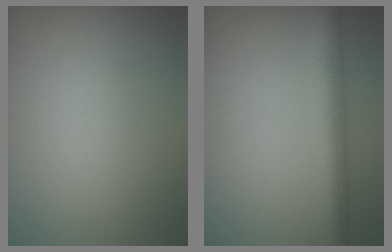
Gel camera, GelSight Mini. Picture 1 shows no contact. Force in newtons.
{"total": 5.8, "press": 5.8, "slide": 0.3}